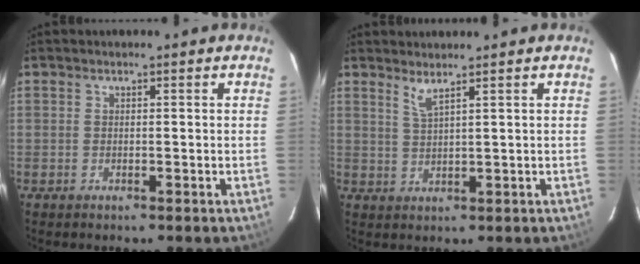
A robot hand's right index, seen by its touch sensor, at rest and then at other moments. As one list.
[{"total": 2.3, "force": [1.8, -0.5, 1.5], "torque": [-0.032, -0.007, 0.033]}]